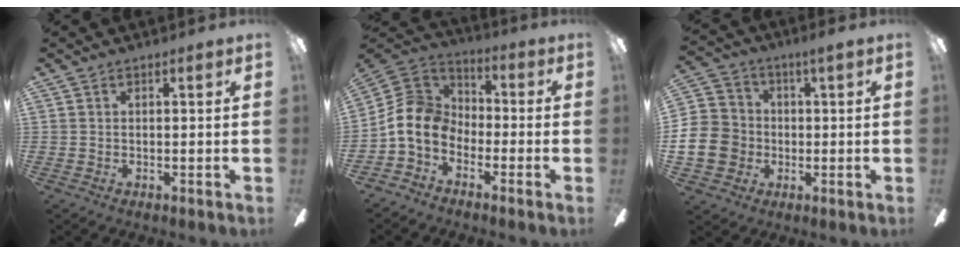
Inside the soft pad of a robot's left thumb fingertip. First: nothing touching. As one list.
[{"total": 10.3, "force": [-3.4, 8.1, 5.4], "torque": [-0.137, 0.030, -0.067]}, {"total": 10.9, "force": [-1.9, 9.7, 4.5], "torque": [-0.105, 0.024, -0.034]}]